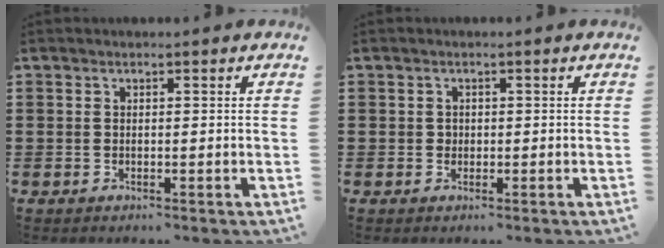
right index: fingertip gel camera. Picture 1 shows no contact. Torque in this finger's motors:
{"motor_torque": [0.22, -0.23, 0.00, 0.00]}